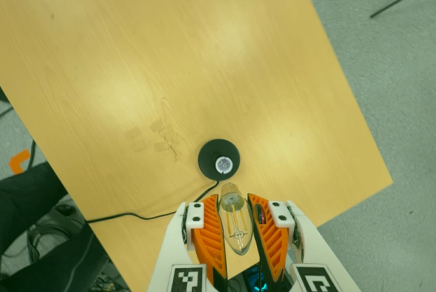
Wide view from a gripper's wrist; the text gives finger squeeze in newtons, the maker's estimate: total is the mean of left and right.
{"total": 19.3, "left": 20.4, "right": 18.3}